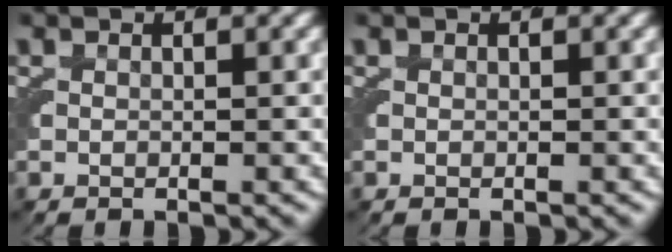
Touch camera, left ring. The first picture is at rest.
{"total": 0.0}